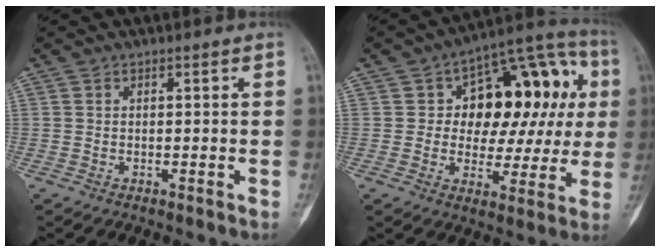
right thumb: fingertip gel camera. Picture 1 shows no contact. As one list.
[{"total": 21.0, "force": [3.9, 12.7, 16.3], "torque": [-0.153, 0.033, 0.053]}]